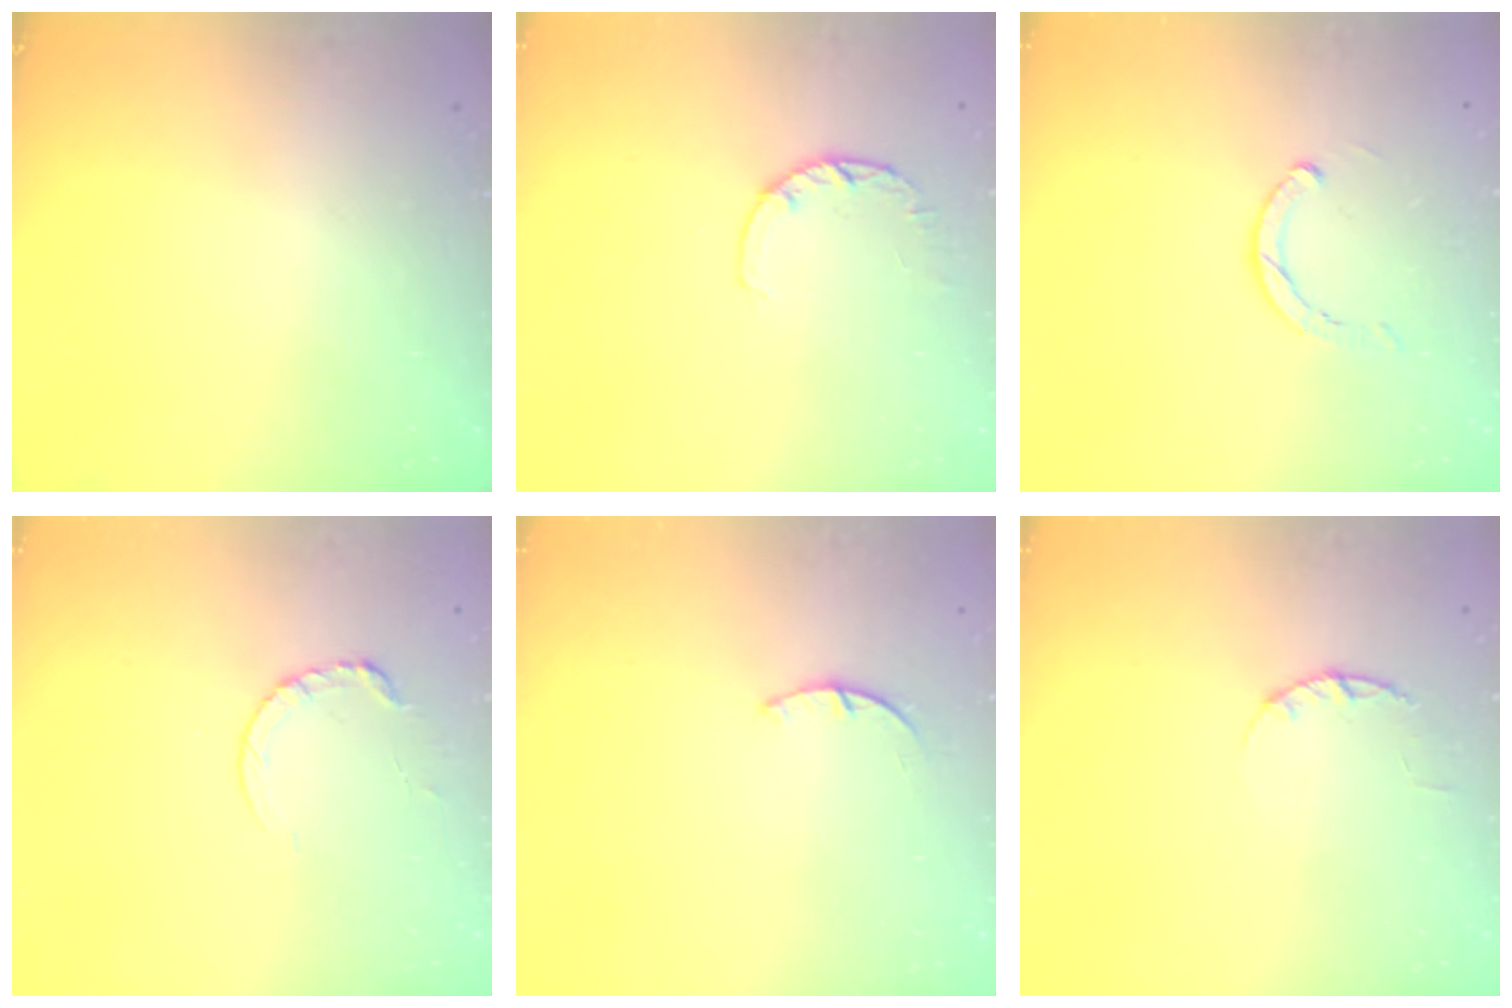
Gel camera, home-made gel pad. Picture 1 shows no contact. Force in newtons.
{"total": 2.8, "press": 2.7, "slide": 0.5}
{"total": 2.8, "press": 2.7, "slide": 0.3}
{"total": 5.9, "press": 5.9, "slide": 0.5}
{"total": 1.4, "press": 1.4, "slide": 0.3}
{"total": 2.4, "press": 2.3, "slide": 0.4}